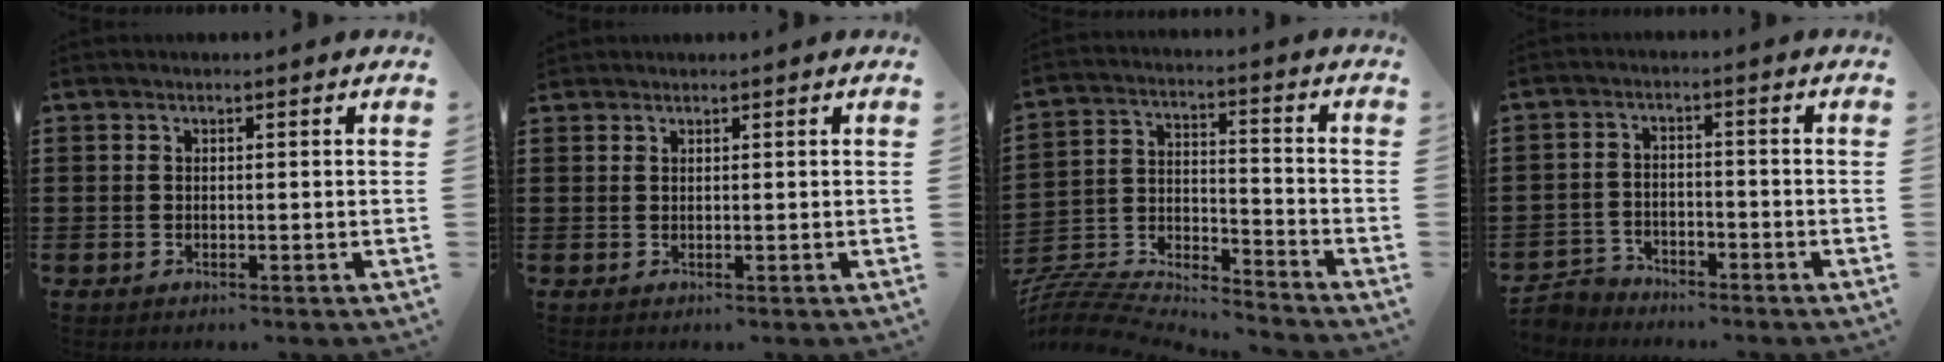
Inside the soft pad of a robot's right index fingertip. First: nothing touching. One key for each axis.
{"total": 0.5, "fx": 0.4, "fy": 0.1, "fz": -0.2, "tx": 0.004, "ty": 0.001, "tz": 0.009}
{"total": 7.7, "fx": -7.6, "fy": 1.2, "fz": 1.1, "tx": -0.033, "ty": -0.003, "tz": -0.157}
{"total": 3.2, "fx": -3.0, "fy": 1.0, "fz": -0.1, "tx": -0.013, "ty": 0.003, "tz": -0.067}